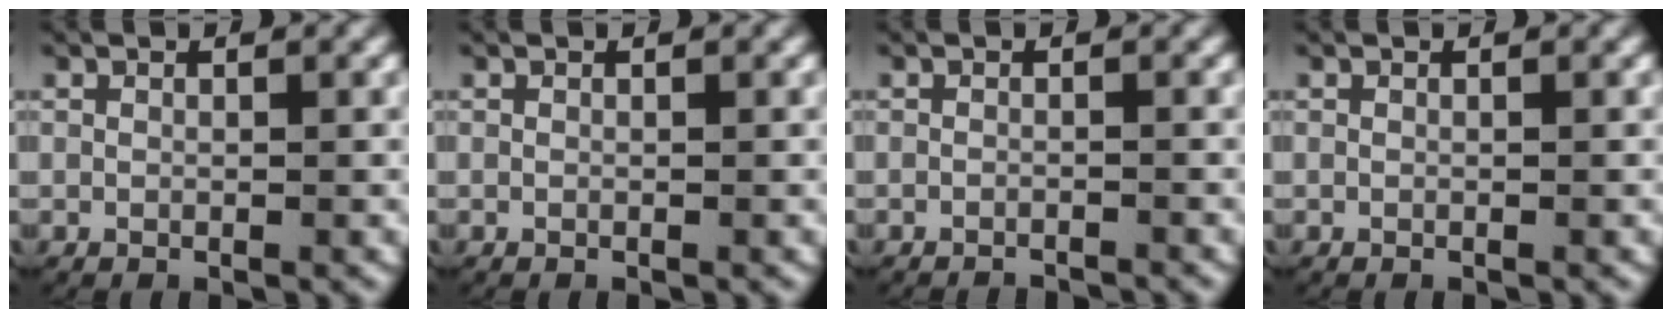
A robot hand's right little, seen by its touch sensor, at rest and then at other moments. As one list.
[{"total": 0.0}, {"total": 1.9, "force": [-1.9, 0.1, 0.1], "torque": [-0.005, -0.009, -0.026]}, {"total": 0.0}]